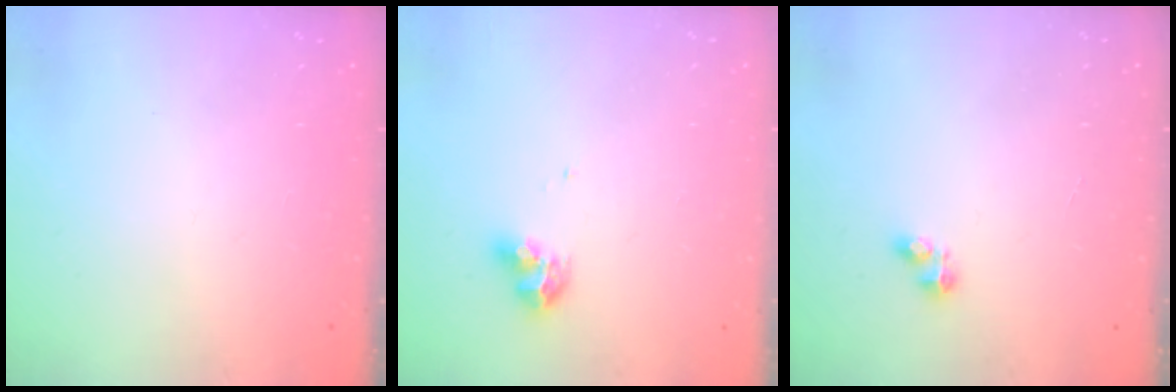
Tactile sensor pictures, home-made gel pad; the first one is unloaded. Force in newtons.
{"total": 9.0, "press": 9.0, "slide": 0.9}
{"total": 3.6, "press": 3.5, "slide": 0.4}